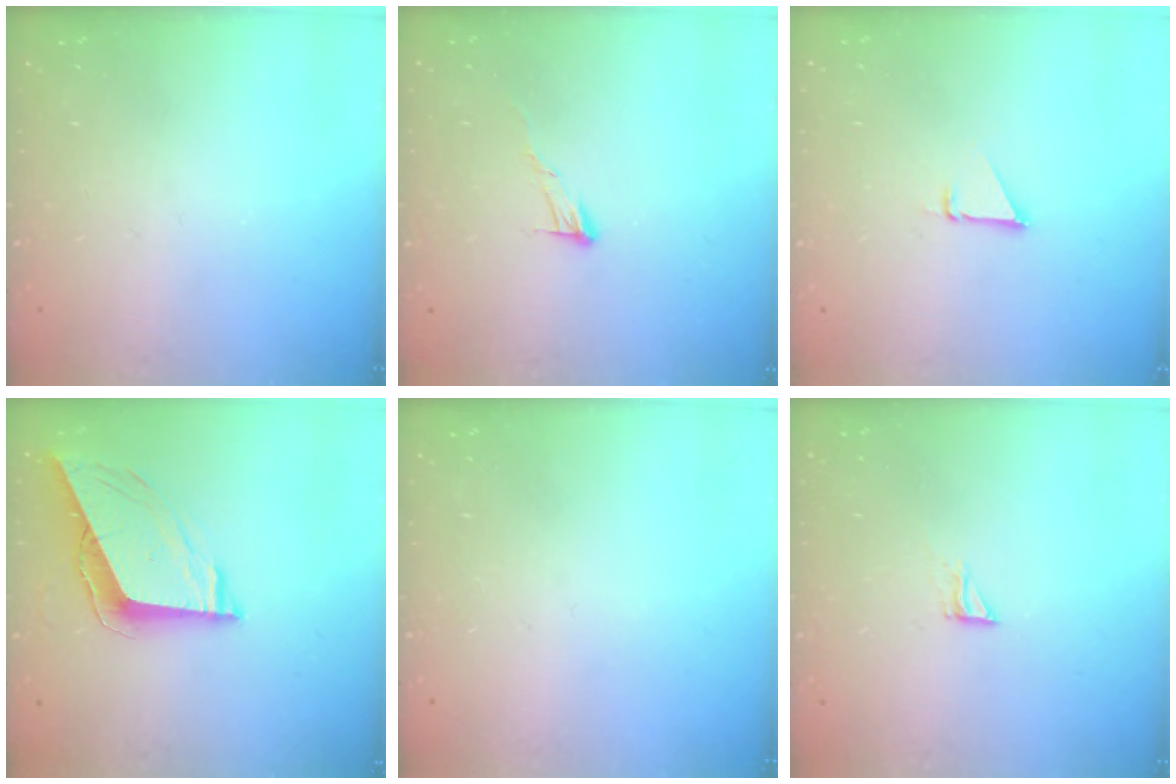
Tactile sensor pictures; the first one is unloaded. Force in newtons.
{"total": 6.1, "press": 6.1, "slide": 0.3}
{"total": 1.5, "press": 1.5, "slide": 0.1}
{"total": 8.9, "press": 8.9, "slide": 1.2}
{"total": 0.0}
{"total": 4.6, "press": 4.5, "slide": 0.5}